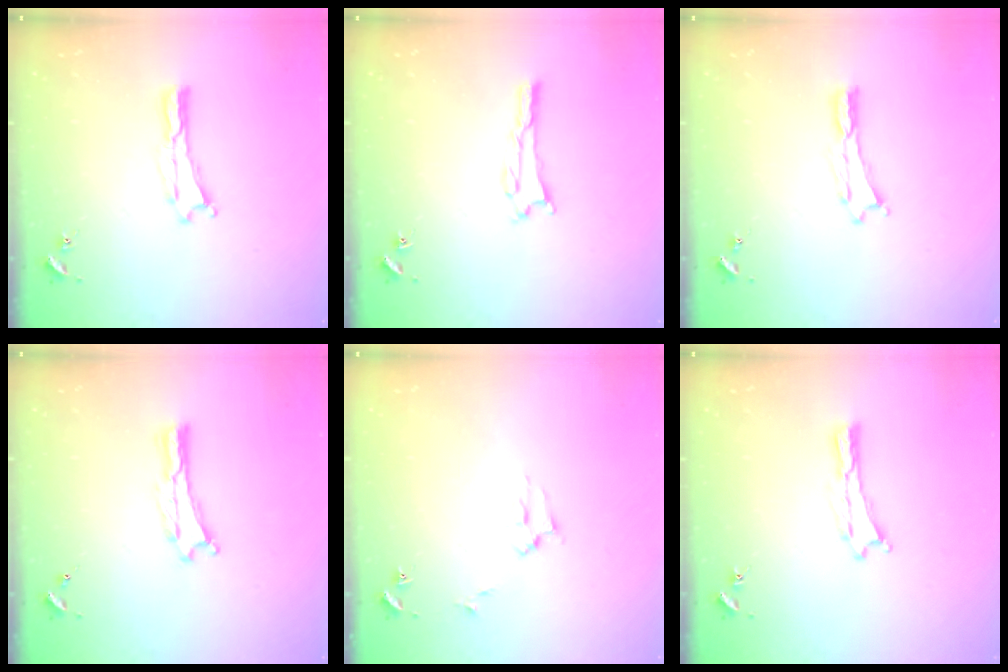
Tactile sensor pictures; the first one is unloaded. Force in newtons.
{"total": 1.6, "press": 1.6, "slide": 0.1}
{"total": 0.0}
{"total": 0.0}
{"total": 2.7, "press": 2.7, "slide": 0.3}
{"total": 0.0}